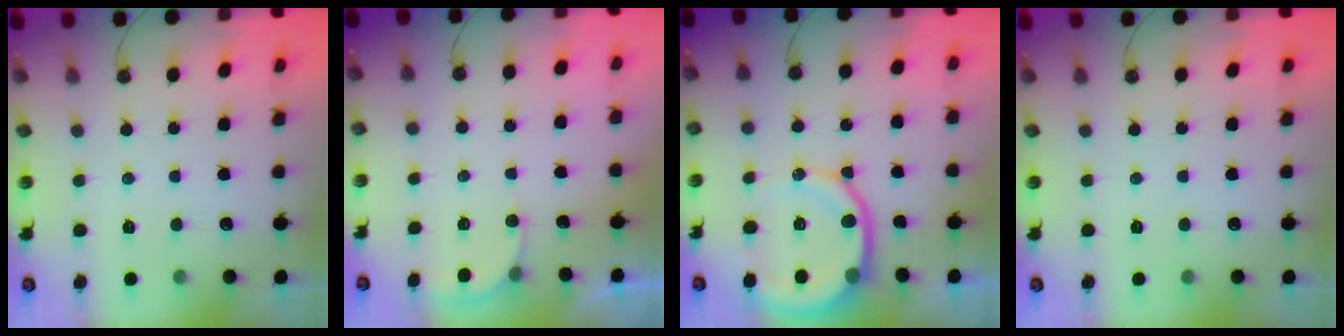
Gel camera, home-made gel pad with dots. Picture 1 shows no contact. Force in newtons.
{"total": 2.5, "press": 2.5, "slide": 0.2}
{"total": 11.2, "press": 11.1, "slide": 1.4}
{"total": 0.0}